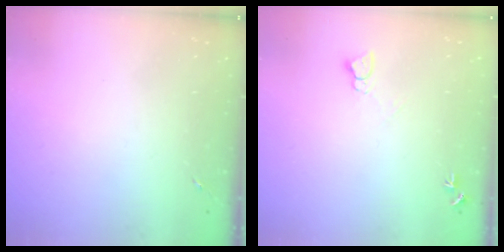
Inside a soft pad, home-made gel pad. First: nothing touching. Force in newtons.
{"total": 4.4, "press": 4.4, "slide": 0.4}